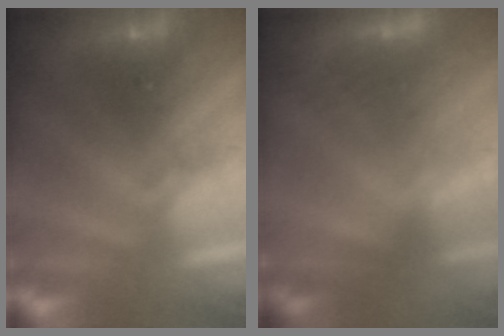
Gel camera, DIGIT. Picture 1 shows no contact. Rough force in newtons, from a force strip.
{"total": 2.8}